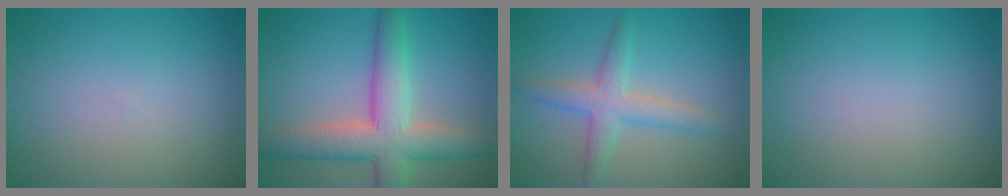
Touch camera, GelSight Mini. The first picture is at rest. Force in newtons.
{"total": 7.4, "press": 7.4, "slide": 0.4}
{"total": 3.5, "press": 3.5, "slide": 0.1}
{"total": 0.0}